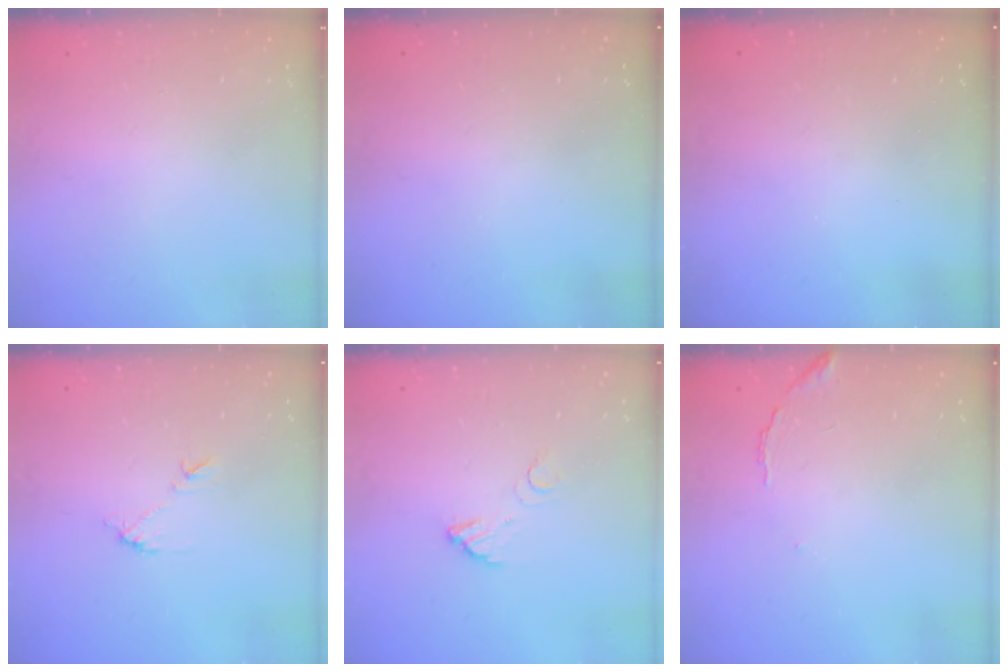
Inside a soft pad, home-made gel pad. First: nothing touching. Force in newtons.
{"total": 3.6, "press": 3.3, "slide": 1.5}
{"total": 3.0, "press": 3.0, "slide": 0.1}
{"total": 7.2, "press": 7.2, "slide": 0.3}
{"total": 3.9, "press": 3.9, "slide": 0.2}
{"total": 8.1, "press": 8.1, "slide": 0.4}